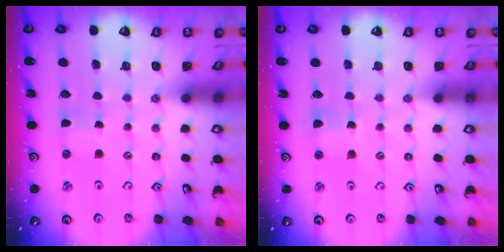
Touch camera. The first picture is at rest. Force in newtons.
{"total": 1.7, "press": 1.6, "slide": 0.3}